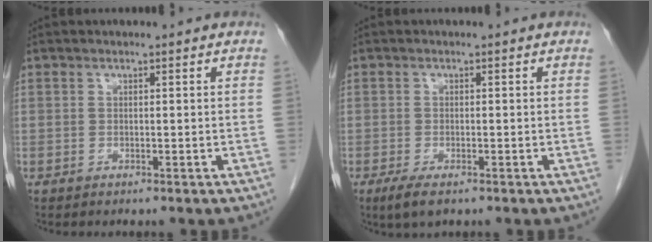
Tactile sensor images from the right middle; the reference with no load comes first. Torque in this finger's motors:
{"motor_torque": [0.60, -0.01, 0.07, 0.05]}